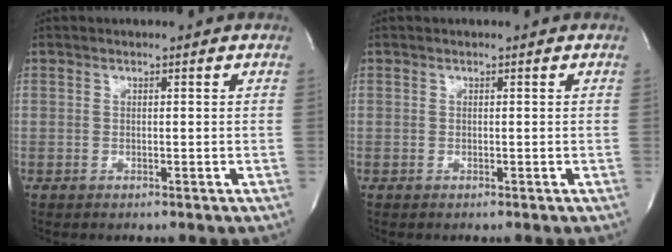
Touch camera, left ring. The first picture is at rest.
{"total": 0.0}